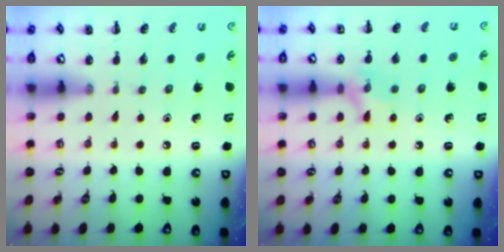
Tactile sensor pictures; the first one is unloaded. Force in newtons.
{"total": 8.1, "press": 8.0, "slide": 1.2}